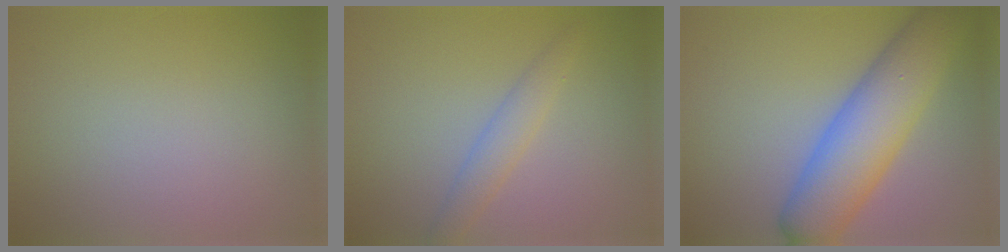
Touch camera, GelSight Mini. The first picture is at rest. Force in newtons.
{"total": 1.6, "press": 1.6, "slide": 0.1}
{"total": 8.3, "press": 8.3, "slide": 0.0}